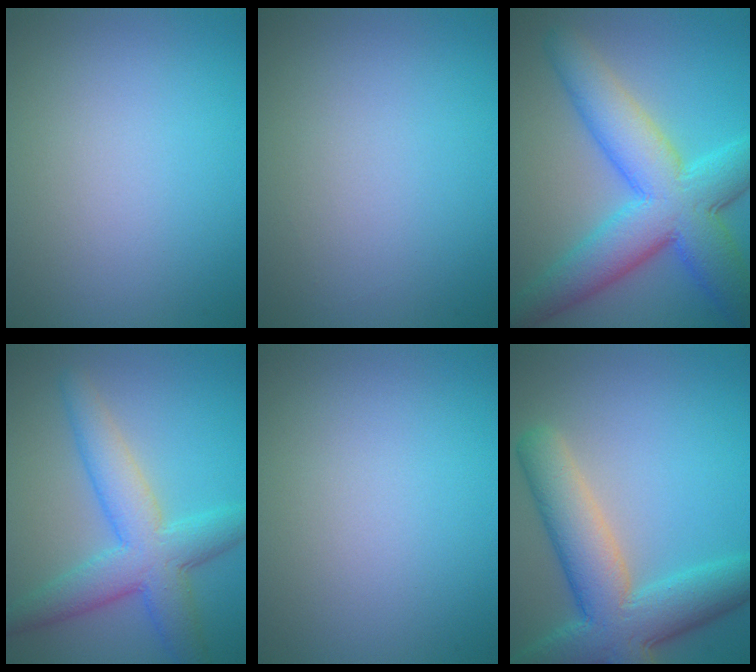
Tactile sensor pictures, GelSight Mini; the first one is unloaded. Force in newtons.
{"total": 0.0}
{"total": 10.0, "press": 10.0, "slide": 0.2}
{"total": 6.3, "press": 6.3, "slide": 0.2}
{"total": 0.0}
{"total": 9.0, "press": 8.9, "slide": 0.3}